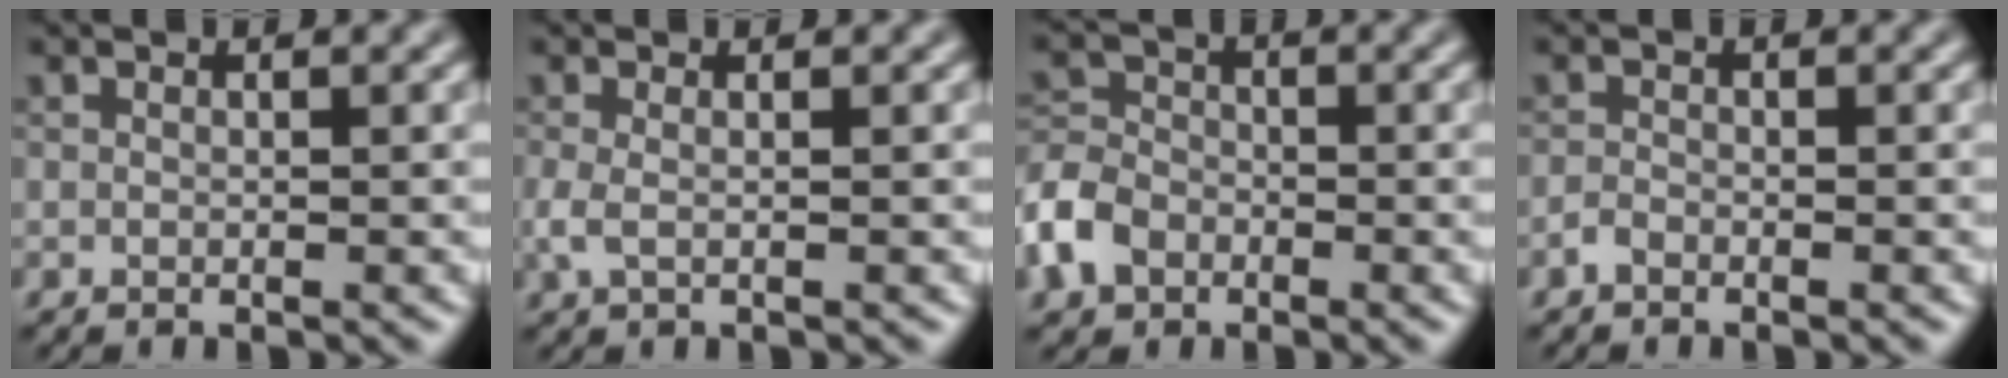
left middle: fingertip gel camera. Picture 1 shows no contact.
{"total": 1.4, "force": [-0.1, 0.5, 1.3], "torque": [-0.032, 0.000, -0.004]}
{"total": 4.6, "force": [-2.4, 3.4, 2.0], "torque": [-0.049, 0.005, -0.061]}
{"total": 0.8, "force": [-0.6, 0.3, 0.3], "torque": [-0.006, 0.001, -0.015]}